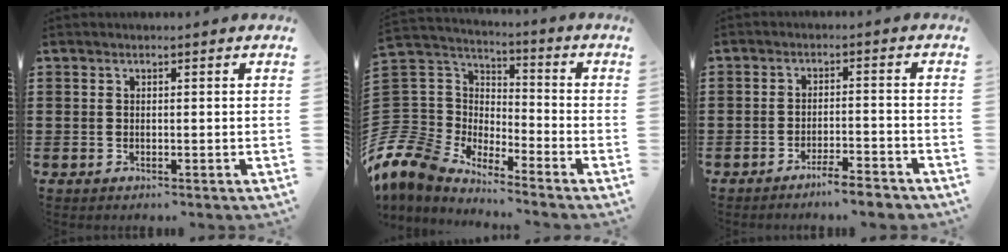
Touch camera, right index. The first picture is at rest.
{"total": 8.4, "force": [-7.0, 4.6, 0.7], "torque": [-0.087, -0.018, -0.152]}
{"total": 3.7, "force": [-3.4, -0.1, 1.5], "torque": [-0.025, -0.001, -0.066]}